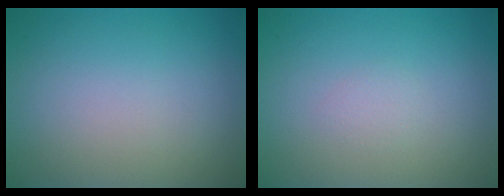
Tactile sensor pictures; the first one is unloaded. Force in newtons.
{"total": 0.6, "press": 0.6, "slide": 0.1}